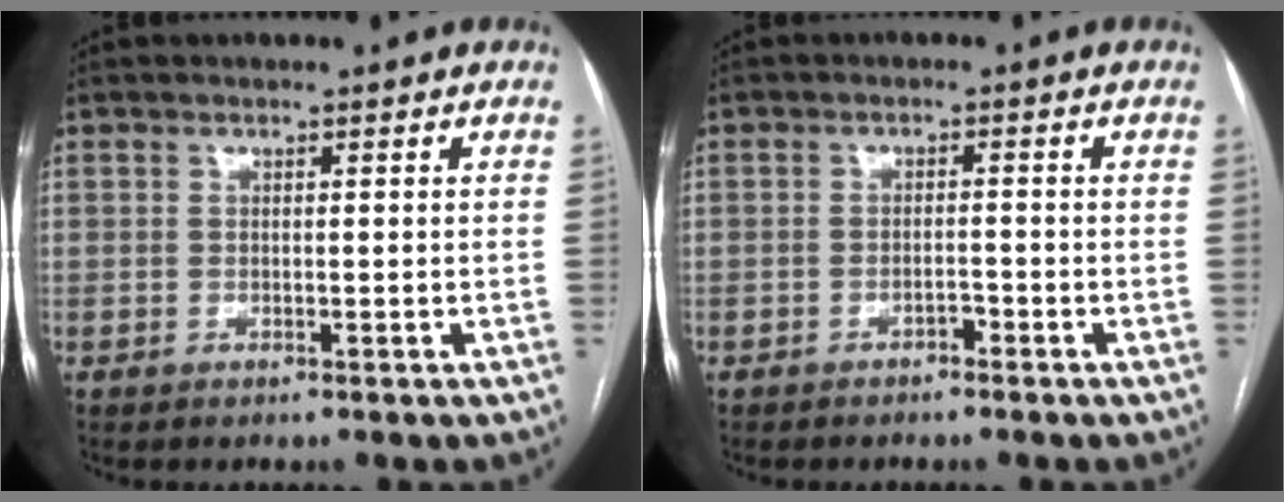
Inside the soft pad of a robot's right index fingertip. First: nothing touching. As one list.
[{"total": 1.4, "force": [-1.1, 0.5, 0.7], "torque": [-0.011, 0.002, -0.017]}]